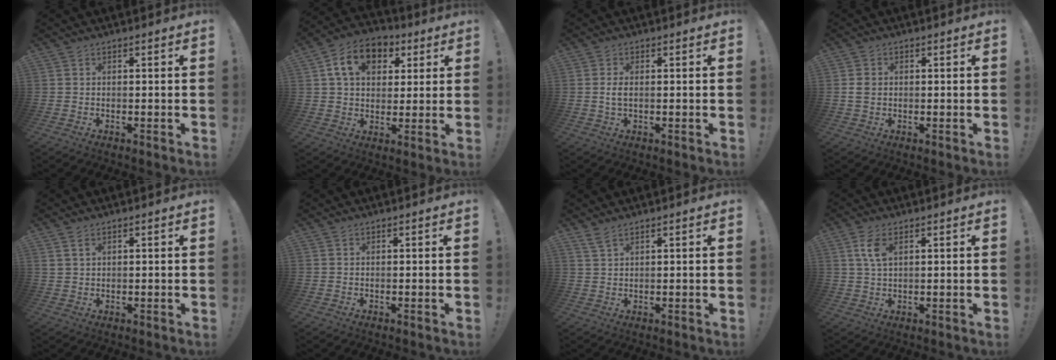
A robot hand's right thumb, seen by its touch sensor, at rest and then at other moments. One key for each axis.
{"total": 12.8, "fx": 4.9, "fy": 9.4, "fz": 7.2, "tx": -0.114, "ty": -0.005, "tz": 0.094}
{"total": 2.5, "fx": 0.1, "fy": 1.0, "fz": 2.3, "tx": -0.041, "ty": 0.003, "tz": 0.002}
{"total": 2.3, "fx": 0.1, "fy": 1.9, "fz": 1.4, "tx": -0.017, "ty": 0.002, "tz": 0.000}
{"total": 2.1, "fx": 1.2, "fy": 1.0, "fz": 1.4, "tx": -0.028, "ty": 0.000, "tz": 0.022}
{"total": 0.0}
{"total": 2.8, "fx": 2.1, "fy": 0.7, "fz": 1.7, "tx": -0.035, "ty": -0.007, "tz": 0.039}
{"total": 5.3, "fx": 2.0, "fy": 2.4, "fz": 4.3, "tx": -0.084, "ty": -0.002, "tz": 0.034}